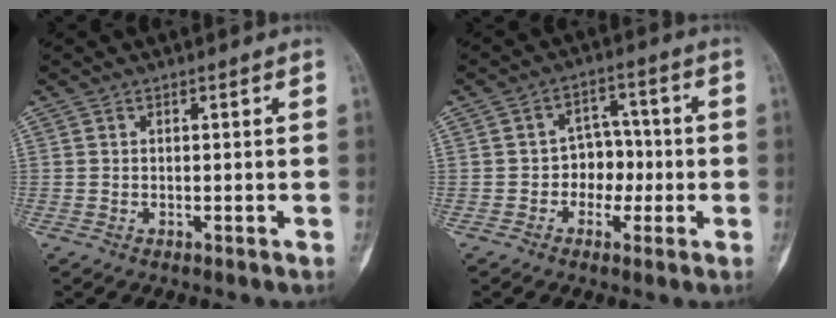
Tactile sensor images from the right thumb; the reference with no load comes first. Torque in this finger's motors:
{"motor_torque": [-0.32, 0.52, 0.00, -0.02, -0.03]}